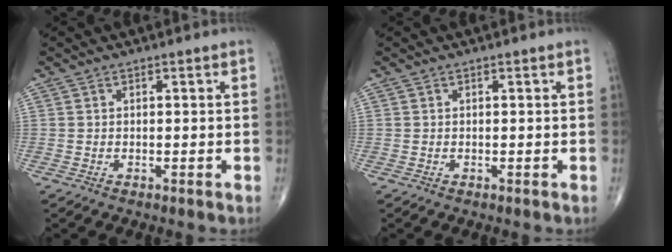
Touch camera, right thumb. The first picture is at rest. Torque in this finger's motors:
{"motor_torque": [0.00, 0.00, 0.03, 0.03, 0.00]}